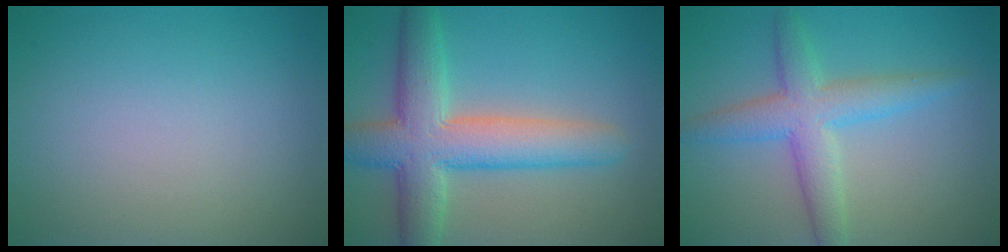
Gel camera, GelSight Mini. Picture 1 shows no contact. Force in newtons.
{"total": 7.8, "press": 7.8, "slide": 0.5}
{"total": 4.7, "press": 4.7, "slide": 0.1}